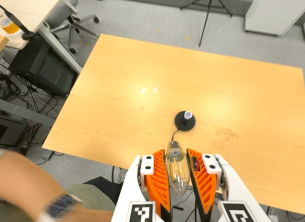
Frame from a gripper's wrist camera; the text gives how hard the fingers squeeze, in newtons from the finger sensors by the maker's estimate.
{"total": 19.0, "left": 19.8, "right": 18.3}